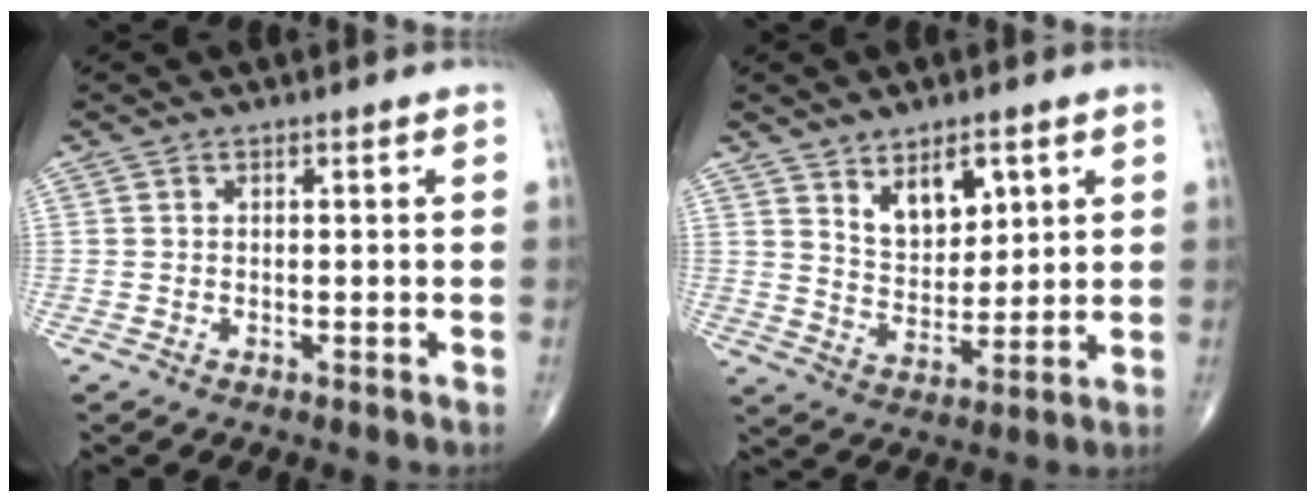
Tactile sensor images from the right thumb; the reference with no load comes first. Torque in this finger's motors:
{"motor_torque": [-0.74, 0.74, -0.02, 0.16, 0.07]}